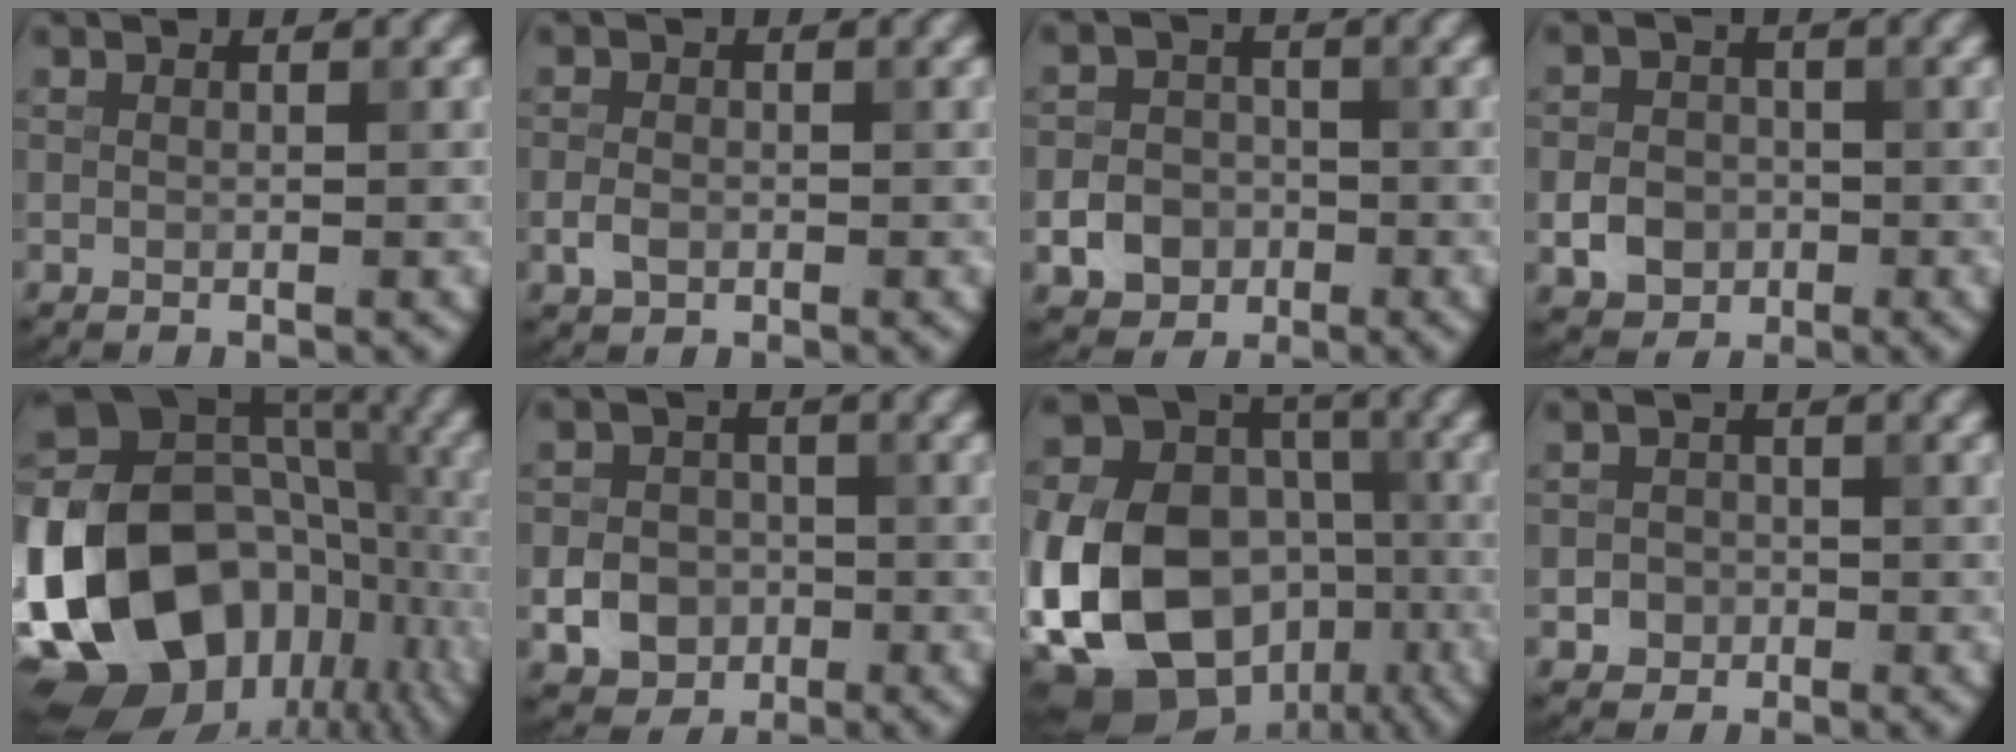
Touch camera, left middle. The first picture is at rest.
{"total": 1.6, "force": [-0.6, 1.2, 0.9], "torque": [-0.017, 0.001, -0.015]}
{"total": 3.3, "force": [-1.2, 2.9, 1.2], "torque": [-0.012, 0.002, -0.023]}
{"total": 3.3, "force": [-0.9, 2.8, 1.4], "torque": [-0.019, 0.001, -0.020]}
{"total": 20.7, "force": [-5.5, 15.7, 12.3], "torque": [-0.257, -0.003, -0.085]}
{"total": 3.8, "force": [-1.1, 3.3, 1.5], "torque": [-0.019, 0.002, -0.024]}
{"total": 17.2, "force": [-5.0, 13.3, 9.7], "torque": [-0.209, -0.025, -0.092]}
{"total": 1.7, "force": [-0.6, 1.6, 0.3], "torque": [0.014, 0.000, -0.014]}